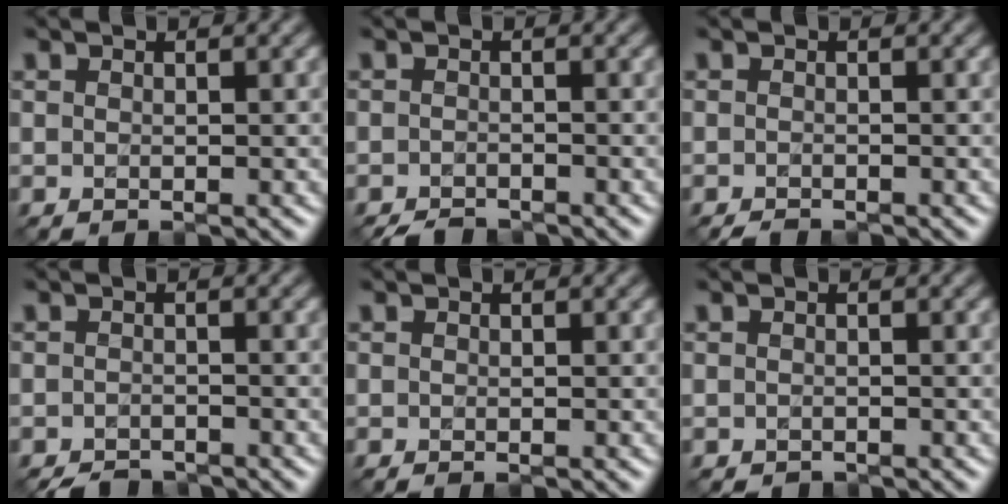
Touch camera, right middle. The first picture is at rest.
{"total": 2.4, "force": [-2.3, 0.5, 0.5], "torque": [-0.004, -0.005, -0.041]}
{"total": 1.4, "force": [-1.2, 0.3, 0.6], "torque": [-0.010, -0.005, -0.022]}
{"total": 2.6, "force": [-2.5, 0.7, 0.4], "torque": [-0.002, -0.004, -0.043]}
{"total": 0.0}
{"total": 0.6, "force": [-0.5, 0.3, -0.1], "torque": [0.001, -0.005, -0.008]}